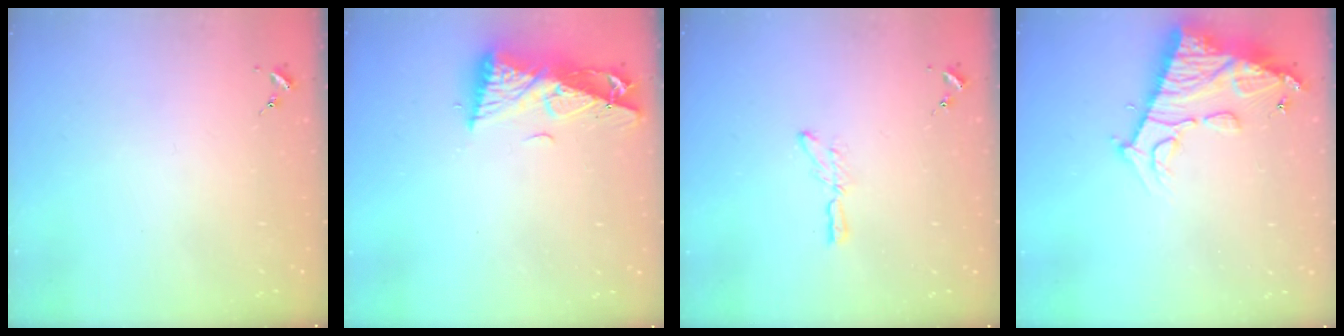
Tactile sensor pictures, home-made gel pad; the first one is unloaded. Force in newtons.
{"total": 11.0, "press": 10.9, "slide": 1.3}
{"total": 5.2, "press": 5.1, "slide": 0.5}
{"total": 14.5, "press": 14.4, "slide": 1.4}